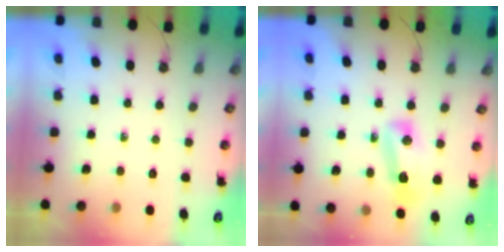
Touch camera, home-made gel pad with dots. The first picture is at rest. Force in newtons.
{"total": 8.1, "press": 8.1, "slide": 0.5}